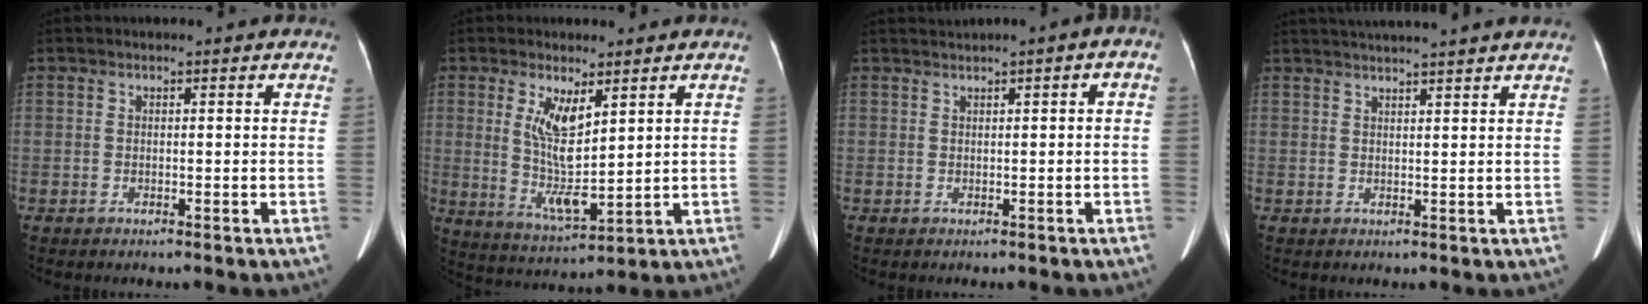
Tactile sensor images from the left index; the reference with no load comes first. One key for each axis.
{"total": 8.0, "fx": 2.7, "fy": 2.1, "fz": 7.2, "tx": -0.142, "ty": -0.014, "tz": 0.060}
{"total": 1.7, "fx": 0.4, "fy": 0.8, "fz": 1.4, "tx": -0.022, "ty": 0.022, "tz": 0.009}
{"total": 10.7, "fx": 9.8, "fy": -1.0, "fz": 4.3, "tx": -0.071, "ty": 0.022, "tz": 0.125}